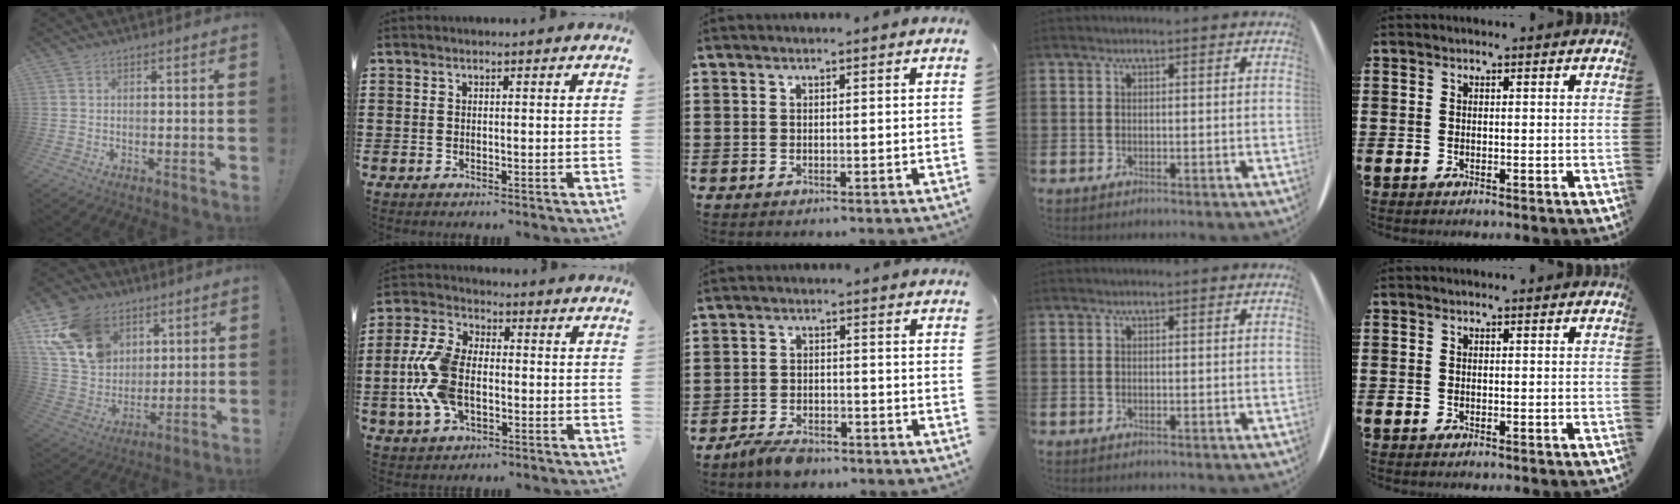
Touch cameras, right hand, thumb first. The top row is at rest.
{"thumb": {"total": 19.0, "force": [9.0, 14.5, 8.3], "torque": [-0.158, -0.036, 0.195]}, "index": {"total": 10.0, "force": [-1.5, 5.9, 8.0], "torque": [-0.202, -0.004, -0.034]}, "middle": {"total": 3.4, "force": [-2.8, 1.0, 1.5], "torque": [-0.039, 0.004, -0.059]}}